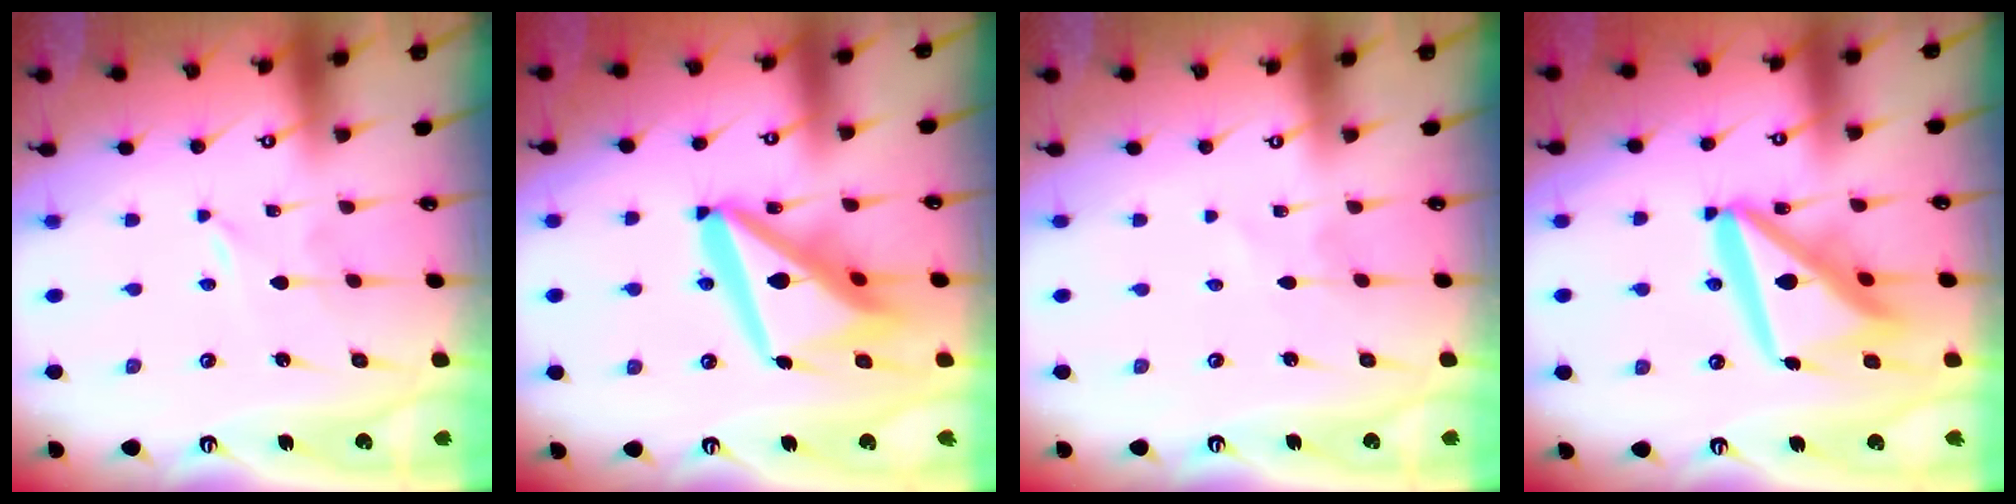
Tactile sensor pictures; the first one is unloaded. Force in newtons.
{"total": 17.8, "press": 17.6, "slide": 2.3}
{"total": 0.6, "press": 0.6, "slide": 0.1}
{"total": 18.0, "press": 17.9, "slide": 2.1}